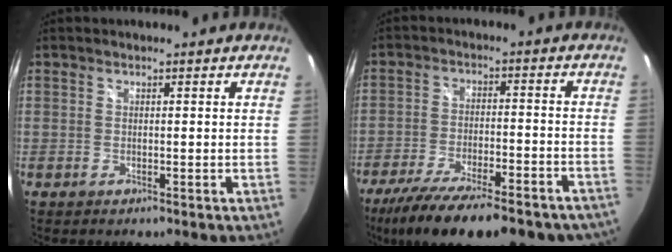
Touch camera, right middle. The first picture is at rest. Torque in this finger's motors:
{"motor_torque": [1.26, -0.88, 0.31, 0.21]}